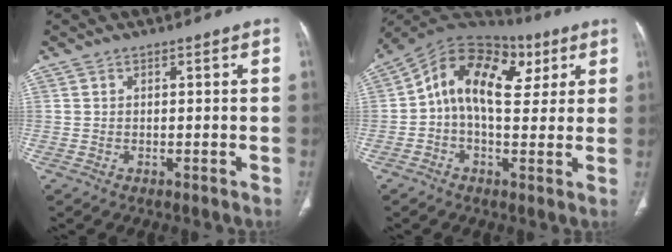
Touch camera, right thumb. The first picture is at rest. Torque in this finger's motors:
{"motor_torque": [-1.05, 1.94, 0.18, 0.37, 0.29]}